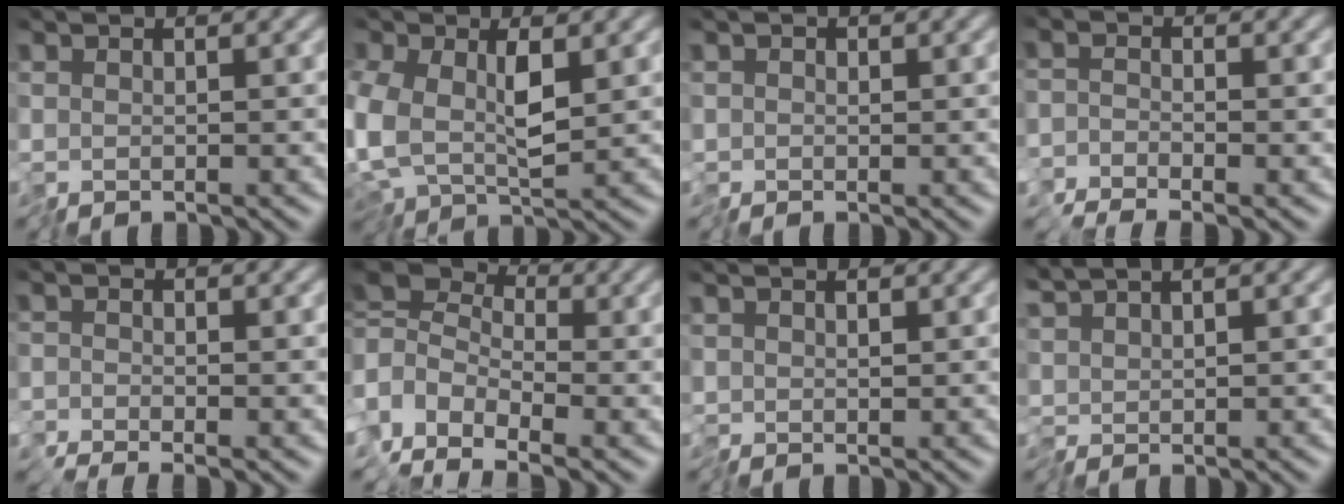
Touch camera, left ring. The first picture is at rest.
{"total": 6.8, "force": [-0.2, 4.2, 5.4], "torque": [-0.130, -0.019, 0.005]}
{"total": 0.7, "force": [0.0, 0.7, 0.1], "torque": [-0.004, 0.002, -0.005]}
{"total": 1.3, "force": [-1.2, -0.2, -0.5], "torque": [0.010, 0.001, -0.030]}
{"total": 0.7, "force": [-0.7, -0.1, -0.2], "torque": [0.003, -0.003, -0.018]}
{"total": 3.1, "force": [-1.2, 2.1, 1.8], "torque": [-0.037, 0.008, -0.046]}
{"total": 0.7, "force": [0.7, 0.3, 0.1], "torque": [-0.005, 0.007, 0.011]}
{"total": 1.9, "force": [1.6, 0.5, 1.0], "torque": [-0.032, 0.007, 0.034]}